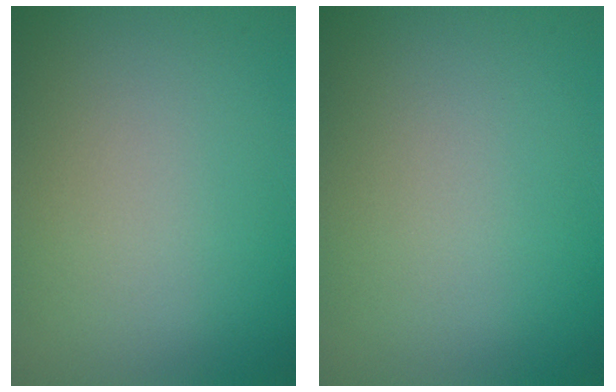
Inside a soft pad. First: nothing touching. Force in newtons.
{"total": 0.0}